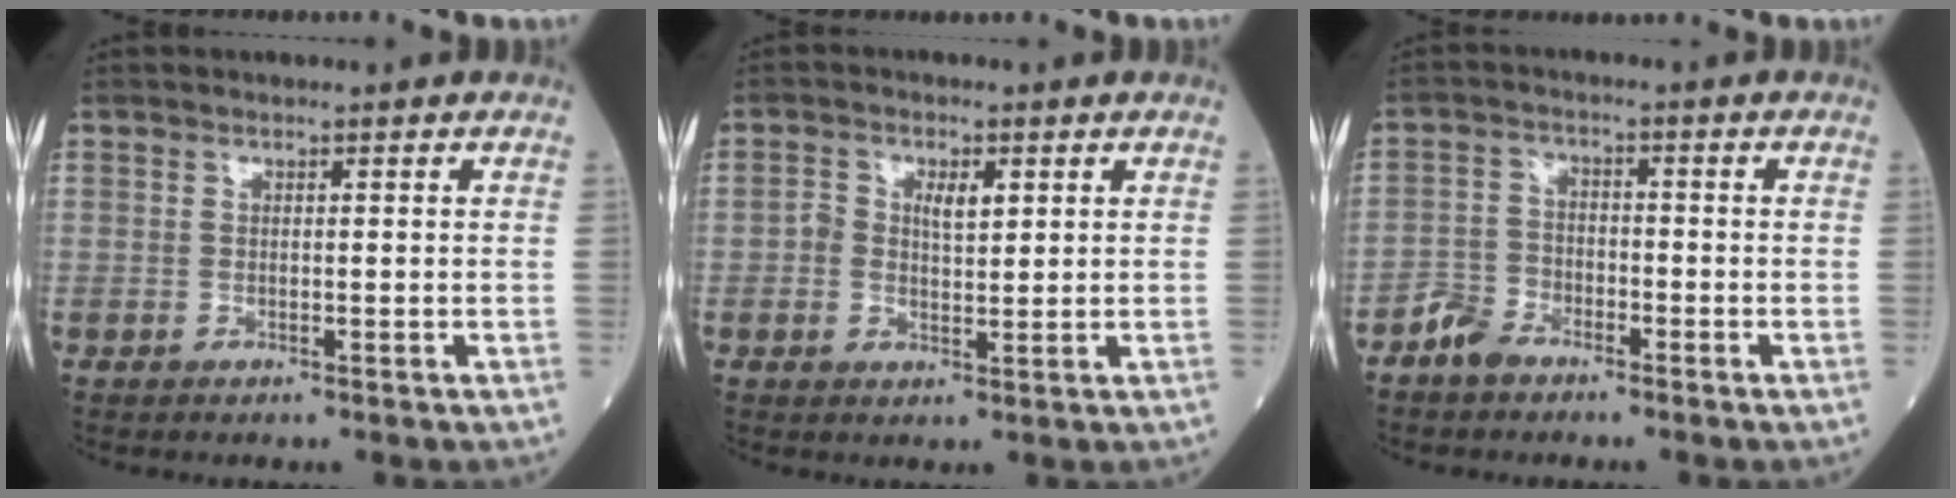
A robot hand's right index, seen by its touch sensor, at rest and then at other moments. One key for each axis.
{"total": 3.6, "fx": 0.9, "fy": 2.0, "fz": 2.9, "tx": -0.051, "ty": 0.011, "tz": 0.015}
{"total": 3.9, "fx": -3.2, "fy": 2.0, "fz": 1.1, "tx": -0.023, "ty": 0.005, "tz": -0.064}